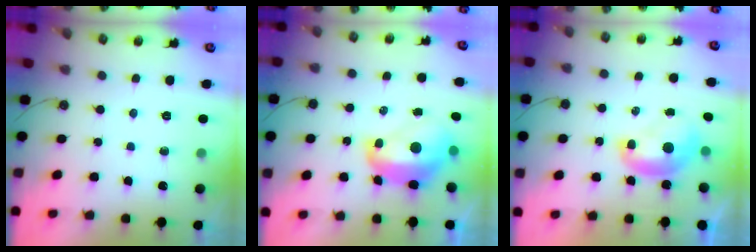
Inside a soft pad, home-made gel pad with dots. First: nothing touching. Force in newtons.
{"total": 5.9, "press": 5.7, "slide": 1.4}
{"total": 1.8, "press": 1.8, "slide": 0.2}